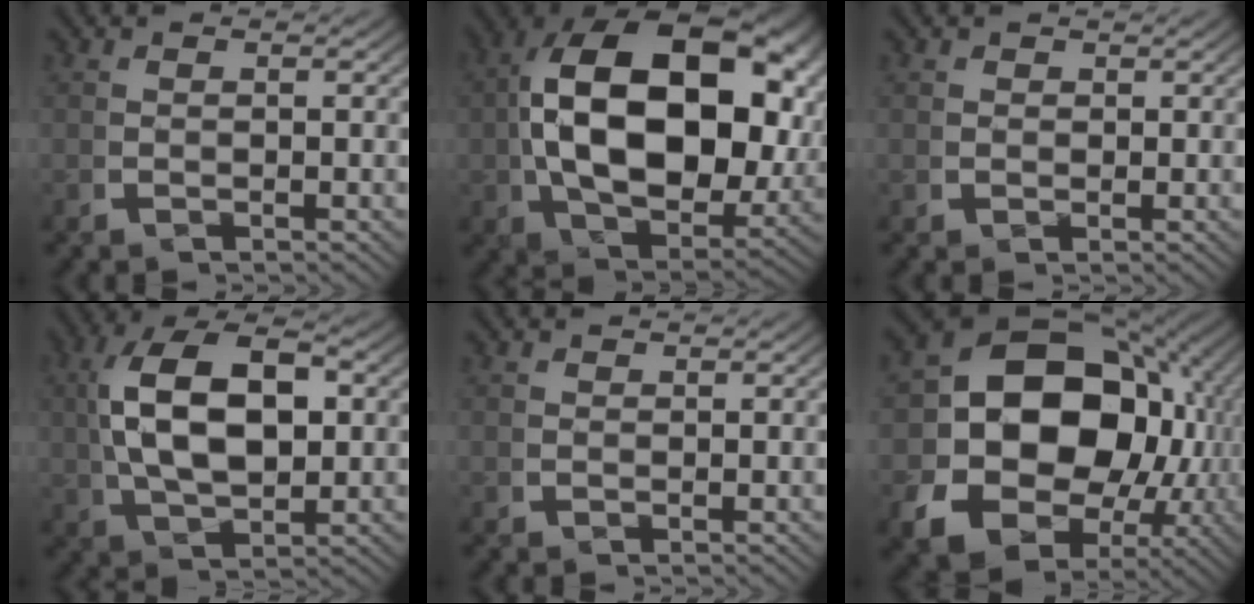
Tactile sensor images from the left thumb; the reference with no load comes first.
{"total": 19.6, "force": [1.6, 12.5, 15.0], "torque": [-0.268, -0.050, 0.051]}
{"total": 0.9, "force": [0.2, 0.7, -0.5], "torque": [0.011, -0.008, 0.006]}
{"total": 9.6, "force": [1.7, 5.8, 7.4], "torque": [-0.147, -0.017, 0.048]}
{"total": 0.5, "force": [0.3, 0.0, -0.5], "torque": [0.007, -0.001, 0.006]}
{"total": 23.2, "force": [-1.1, 18.4, 14.1], "torque": [-0.275, -0.073, 0.000]}